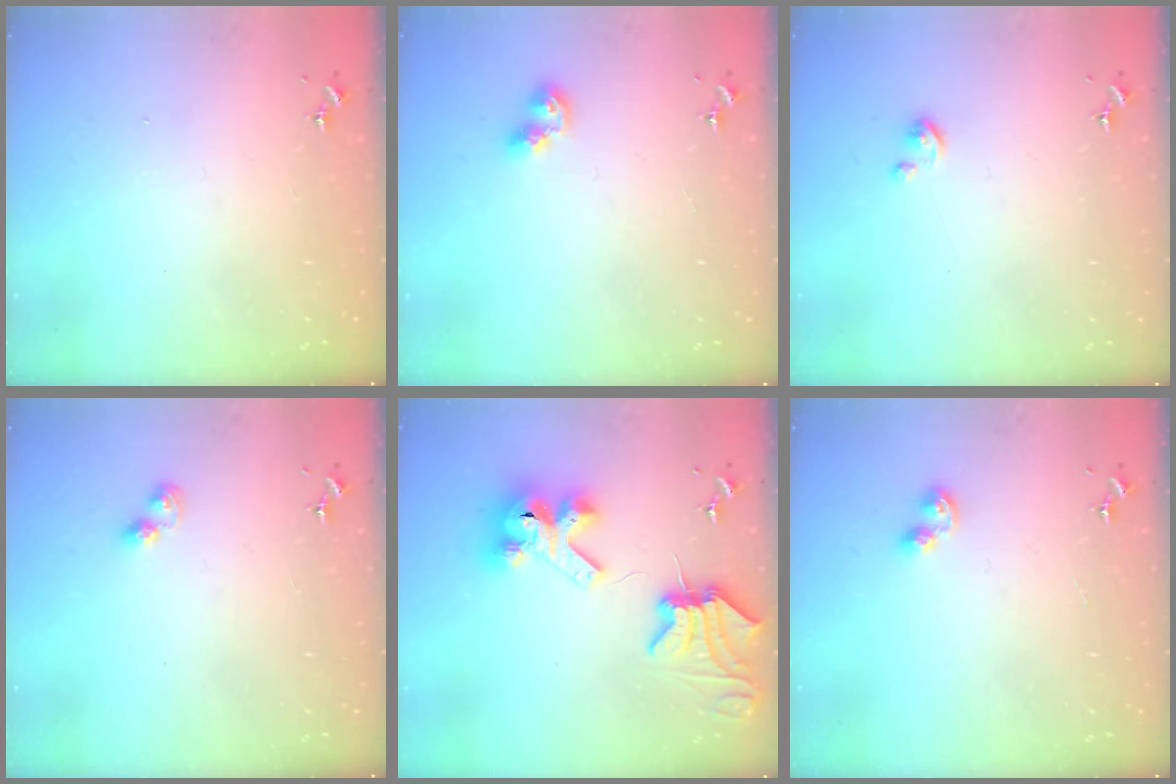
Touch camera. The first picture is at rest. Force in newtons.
{"total": 7.1, "press": 7.1, "slide": 0.7}
{"total": 2.7, "press": 2.6, "slide": 0.3}
{"total": 3.6, "press": 3.5, "slide": 0.4}
{"total": 15.0, "press": 14.9, "slide": 1.6}
{"total": 6.0, "press": 6.0, "slide": 0.8}